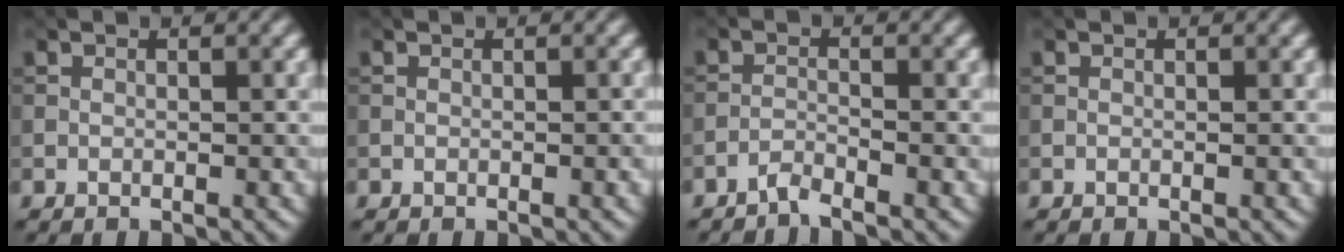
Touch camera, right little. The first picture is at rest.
{"total": 0.9, "force": [-0.2, 0.2, 0.8], "torque": [-0.008, 0.000, -0.001]}
{"total": 1.5, "force": [-1.4, 0.0, 0.5], "torque": [-0.007, 0.003, -0.035]}
{"total": 0.0}